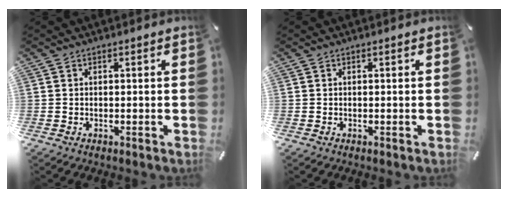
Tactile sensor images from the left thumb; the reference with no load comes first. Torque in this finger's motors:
{"motor_torque": [-0.04, -0.01, 0.04, 0.07, 0.00]}